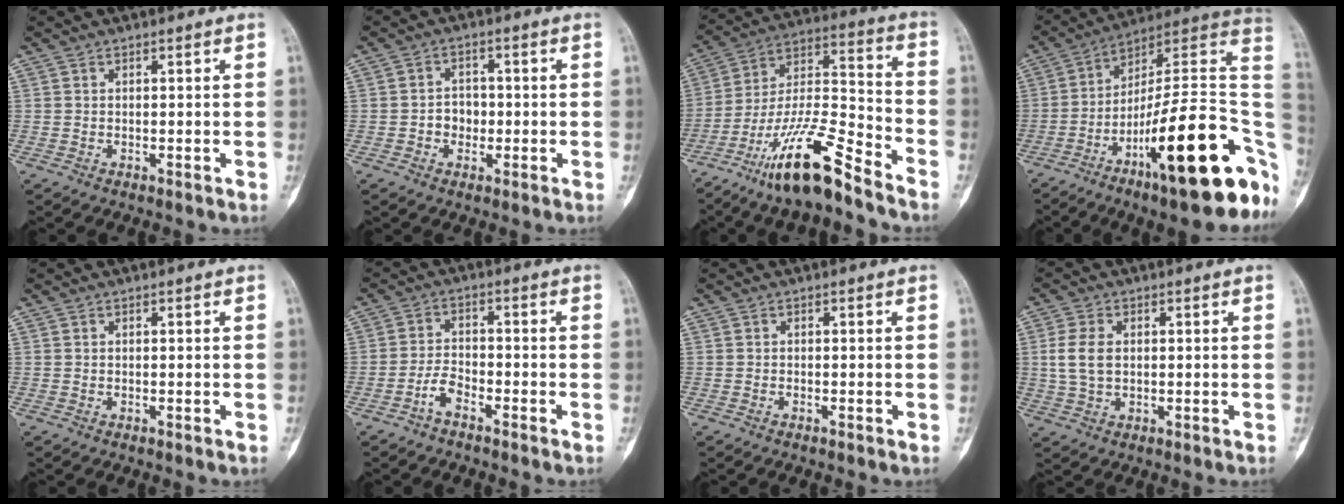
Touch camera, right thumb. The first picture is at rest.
{"total": 3.8, "force": [-0.8, 3.2, 1.9], "torque": [-0.006, 0.011, -0.018]}
{"total": 17.8, "force": [-12.6, 3.3, 12.2], "torque": [-0.230, 0.079, -0.228]}
{"total": 28.2, "force": [-9.8, 7.5, 25.4], "torque": [-0.304, 0.068, -0.147]}
{"total": 0.0}
{"total": 3.7, "force": [-2.6, 1.4, 2.2], "torque": [-0.041, 0.023, -0.054]}
{"total": 0.0}
{"total": 5.7, "force": [0.6, 3.7, 4.3], "torque": [-0.097, 0.004, 0.014]}